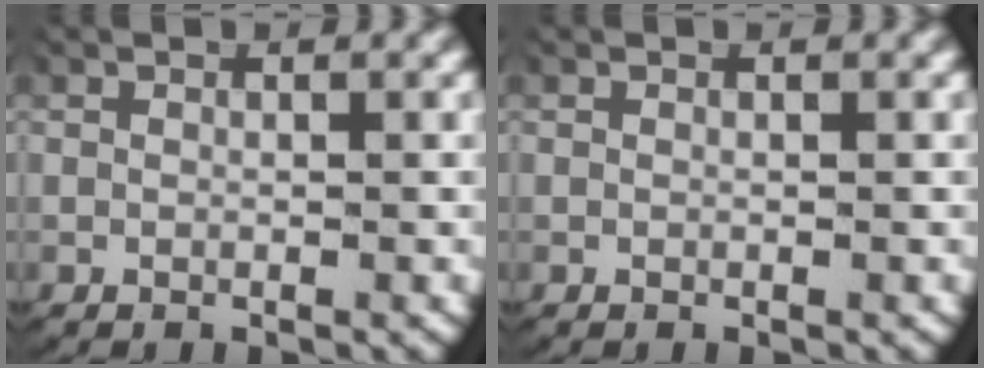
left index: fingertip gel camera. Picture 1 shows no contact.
{"total": 0.0}